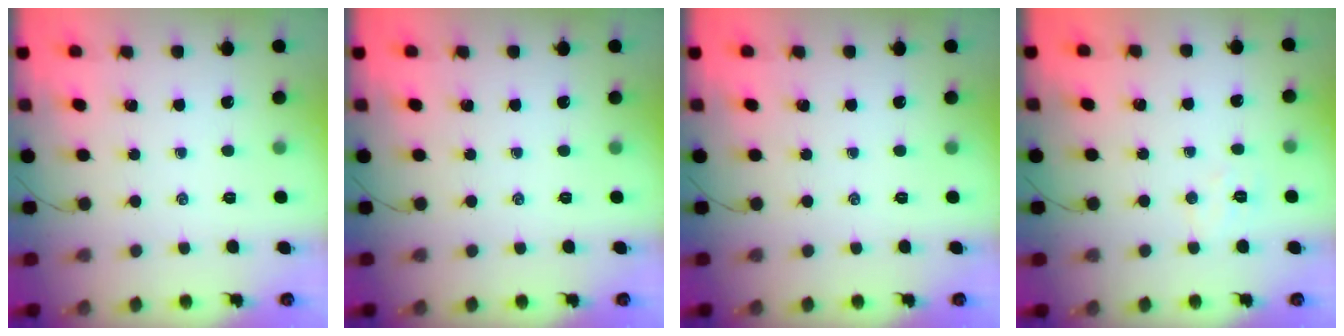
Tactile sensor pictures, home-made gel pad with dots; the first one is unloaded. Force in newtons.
{"total": 0.0}
{"total": 0.0}
{"total": 5.1, "press": 5.0, "slide": 0.9}